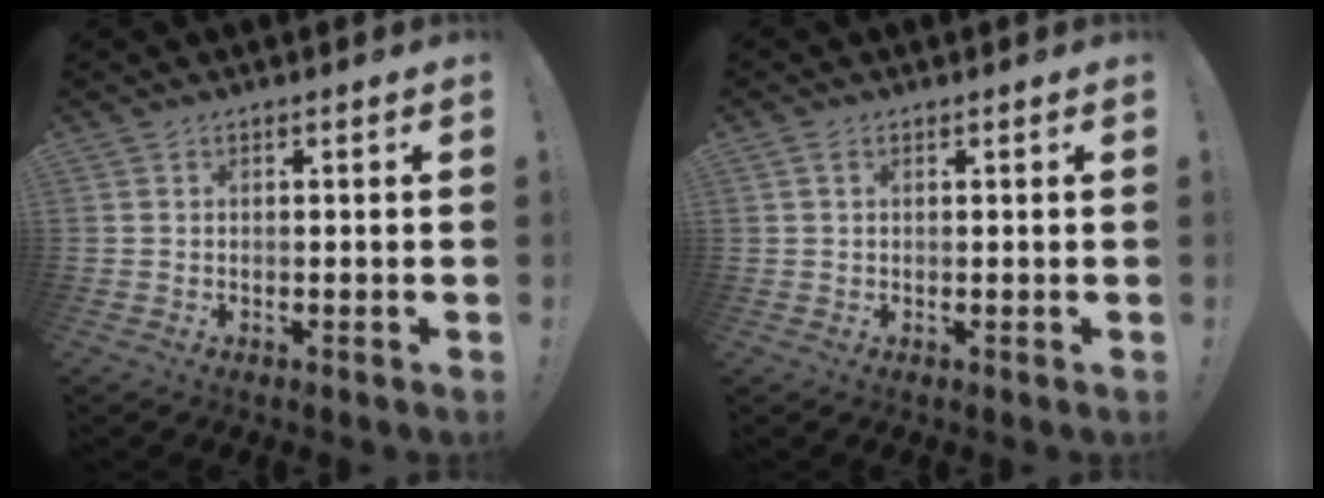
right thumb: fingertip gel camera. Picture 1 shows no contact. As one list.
[{"total": 1.5, "force": [0.6, 1.1, 0.8], "torque": [-0.012, 0.003, 0.010]}]